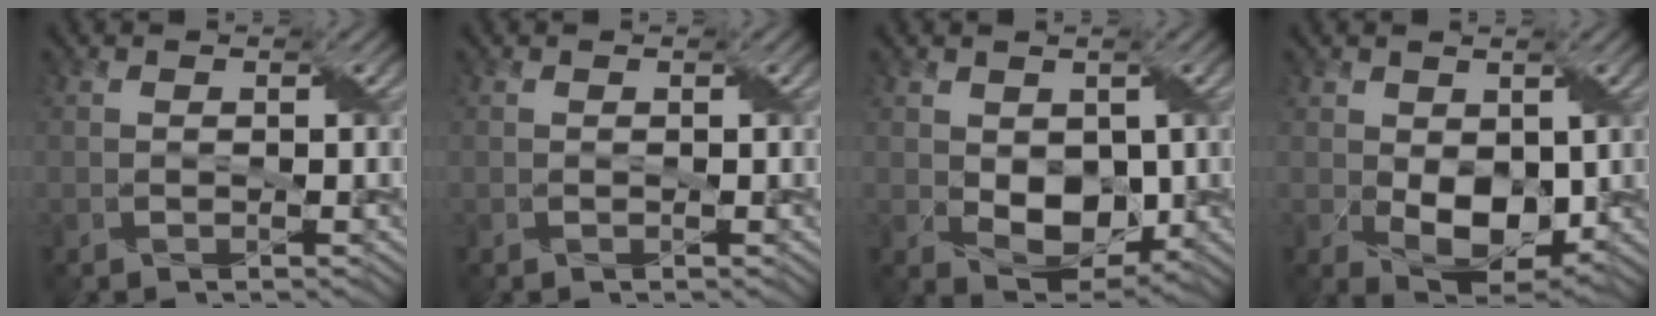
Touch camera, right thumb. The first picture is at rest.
{"total": 0.0}
{"total": 6.2, "force": [-0.1, 4.4, 4.3], "torque": [-0.082, -0.017, 0.006]}
{"total": 6.4, "force": [0.0, 4.5, 4.5], "torque": [-0.088, -0.021, 0.009]}